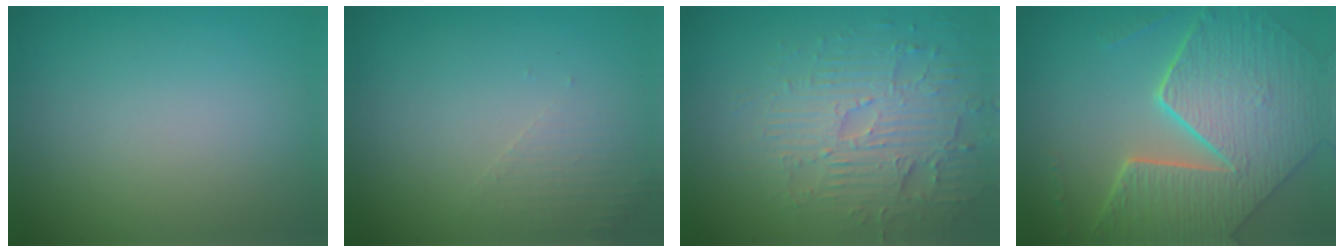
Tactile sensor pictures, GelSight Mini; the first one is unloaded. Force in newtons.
{"total": 1.6, "press": 1.6, "slide": 0.4}
{"total": 4.4, "press": 4.0, "slide": 1.7}
{"total": 9.4, "press": 6.9, "slide": 6.4}